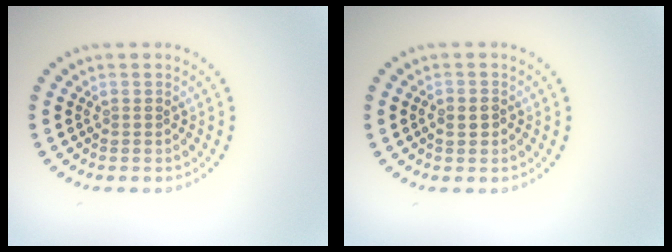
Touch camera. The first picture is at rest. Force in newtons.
{"total": 1.5, "press": 1.5, "slide": 0.4}